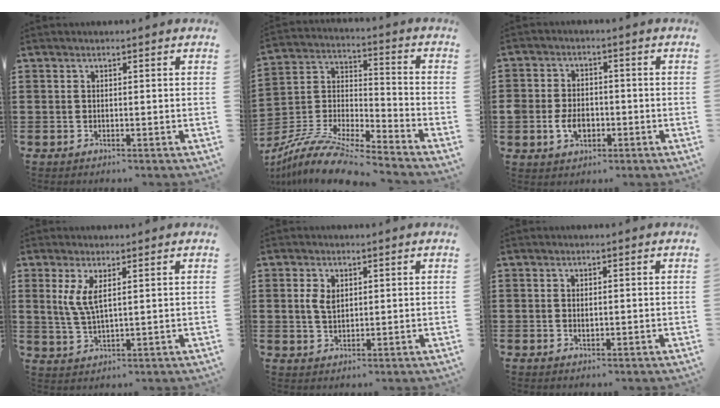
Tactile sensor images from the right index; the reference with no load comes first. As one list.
[{"total": 9.9, "force": [-8.9, 1.6, 3.8], "torque": [-0.084, 0.014, -0.182]}, {"total": 4.8, "force": [-1.4, 3.5, 2.9], "torque": [-0.072, 0.003, -0.027]}, {"total": 4.7, "force": [1.8, 1.4, 4.1], "torque": [-0.096, -0.001, 0.029]}, {"total": 3.1, "force": [0.8, 1.9, 2.3], "torque": [-0.051, 0.008, 0.013]}, {"total": 0.9, "force": [0.1, 0.4, 0.8], "torque": [-0.016, 0.003, 0.001]}]